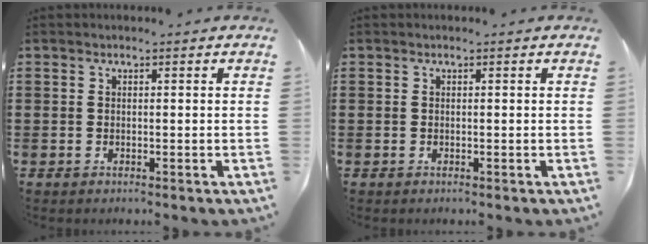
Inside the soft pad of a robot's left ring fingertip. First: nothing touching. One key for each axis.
{"total": 0.0}